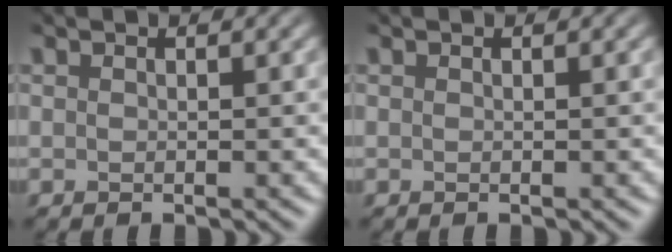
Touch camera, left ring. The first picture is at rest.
{"total": 0.0}